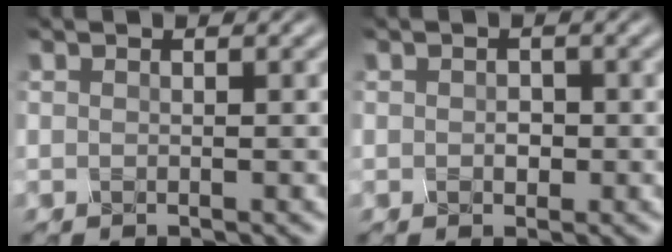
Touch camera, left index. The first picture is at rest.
{"total": 0.9, "force": [-0.4, 0.7, 0.5], "torque": [-0.008, -0.003, -0.006]}